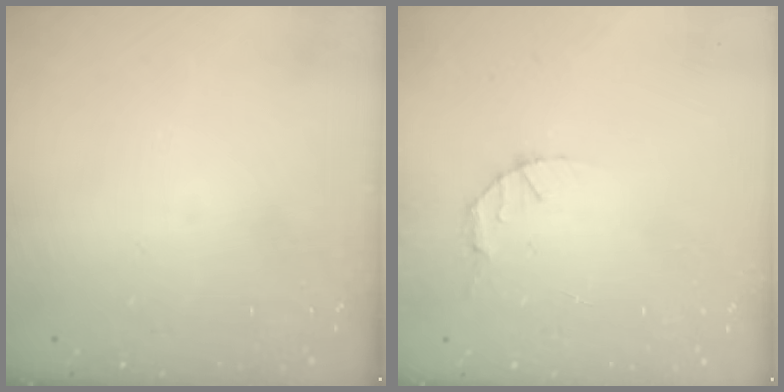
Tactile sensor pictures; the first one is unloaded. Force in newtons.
{"total": 2.8, "press": 2.8, "slide": 0.4}